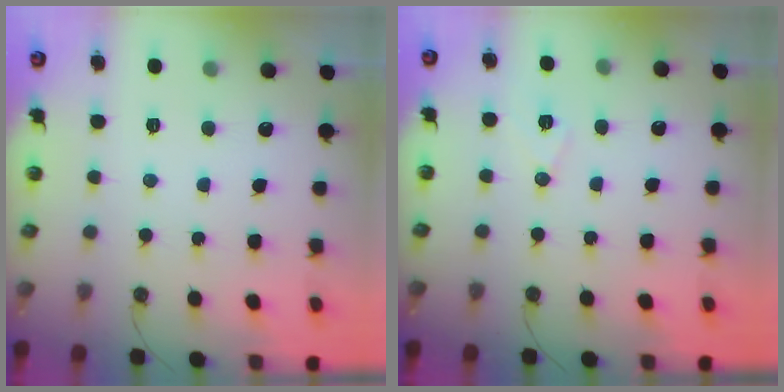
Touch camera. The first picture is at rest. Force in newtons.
{"total": 7.0, "press": 5.7, "slide": 4.1}